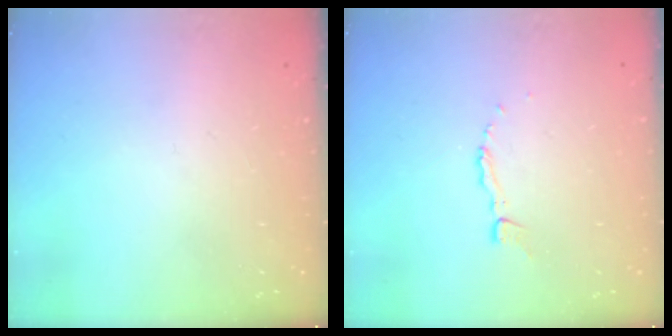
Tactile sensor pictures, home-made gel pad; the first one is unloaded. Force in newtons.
{"total": 3.4, "press": 3.4, "slide": 0.3}